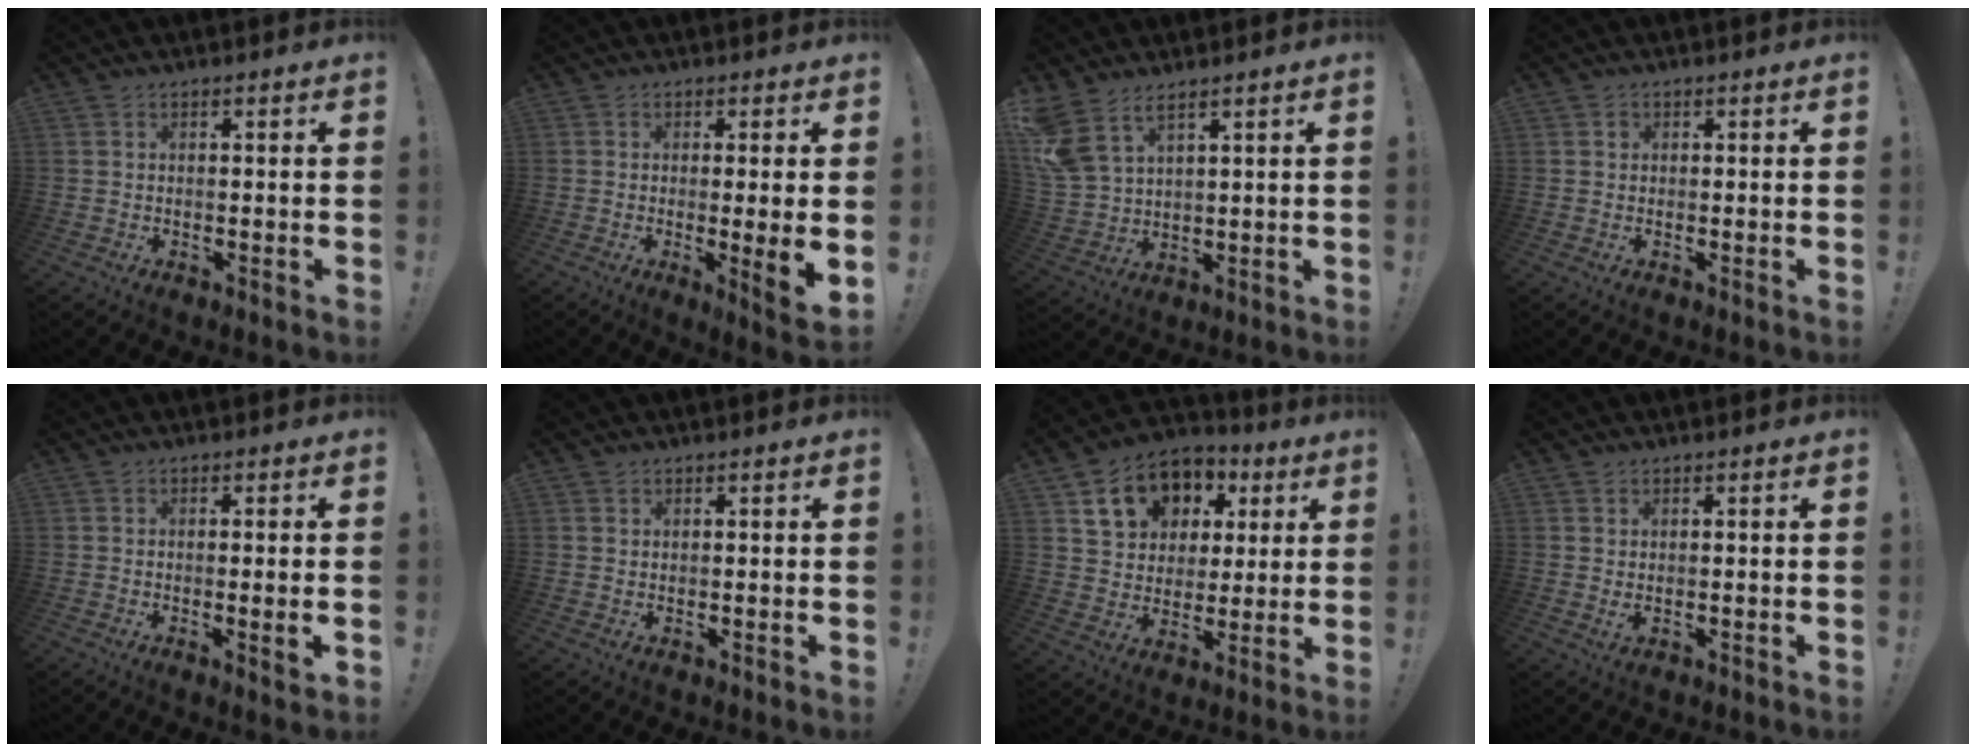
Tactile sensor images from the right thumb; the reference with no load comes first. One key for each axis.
{"total": 6.6, "fx": -0.3, "fy": -0.4, "fz": 6.6, "tx": -0.085, "ty": -0.015, "tz": -0.003}
{"total": 8.9, "fx": 6.4, "fy": 4.1, "fz": 4.7, "tx": -0.098, "ty": -0.036, "tz": 0.129}
{"total": 1.1, "fx": 0.2, "fy": 1.0, "fz": 0.2, "tx": 0.000, "ty": 0.002, "tz": 0.002}
{"total": 3.2, "fx": -0.3, "fy": -0.4, "fz": 3.1, "tx": -0.045, "ty": -0.010, "tz": -0.006}
{"total": 1.0, "fx": 0.9, "fy": 0.4, "fz": 0.2, "tx": 0.002, "ty": -0.003, "tz": 0.016}
{"total": 15.4, "fx": 6.7, "fy": 12.1, "fz": 6.6, "tx": -0.099, "ty": -0.018, "tz": 0.140}
{"total": 1.4, "fx": 0.8, "fy": 0.6, "fz": 0.9, "tx": -0.013, "ty": -0.001, "tz": 0.015}